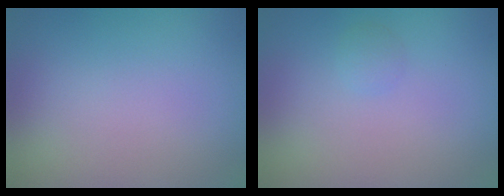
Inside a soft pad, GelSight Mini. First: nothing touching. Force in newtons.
{"total": 0.8, "press": 0.8, "slide": 0.0}